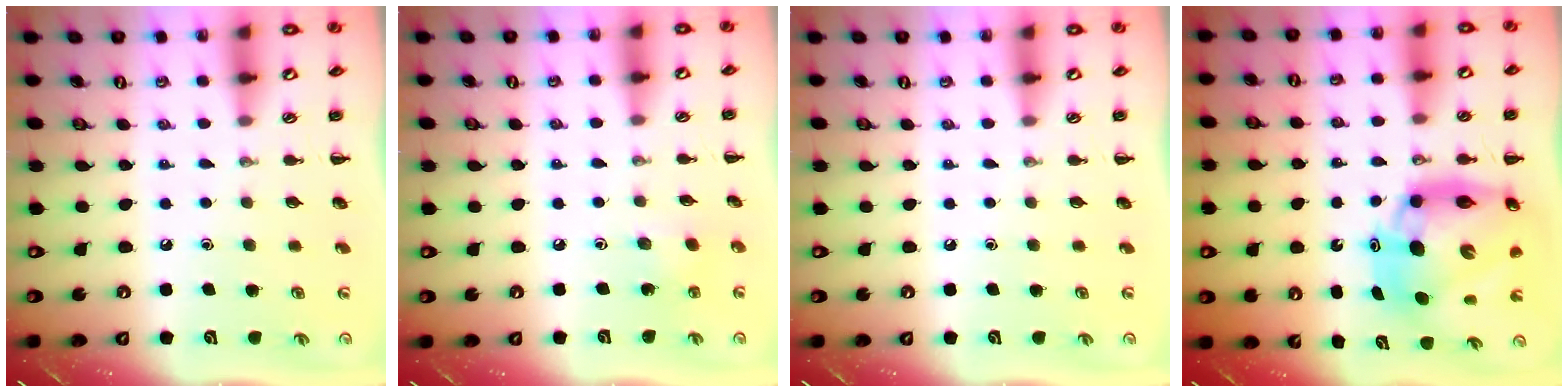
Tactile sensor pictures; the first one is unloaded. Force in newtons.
{"total": 2.4, "press": 2.3, "slide": 0.7}
{"total": 0.0}
{"total": 13.7, "press": 13.0, "slide": 4.2}